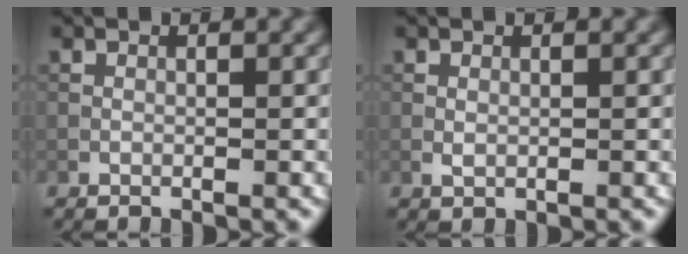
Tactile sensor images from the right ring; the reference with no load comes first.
{"total": 0.9, "force": [0.5, 0.4, 0.6], "torque": [-0.014, 0.002, 0.009]}